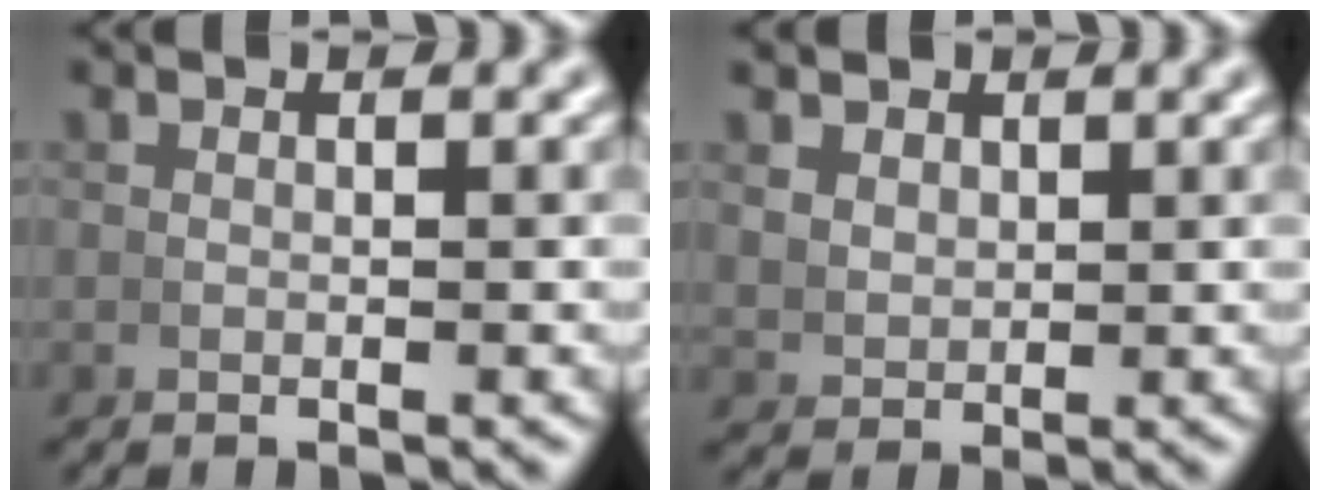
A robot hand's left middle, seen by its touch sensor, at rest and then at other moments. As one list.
[{"total": 2.4, "force": [1.7, 1.4, 1.0], "torque": [-0.020, -0.002, 0.042]}]